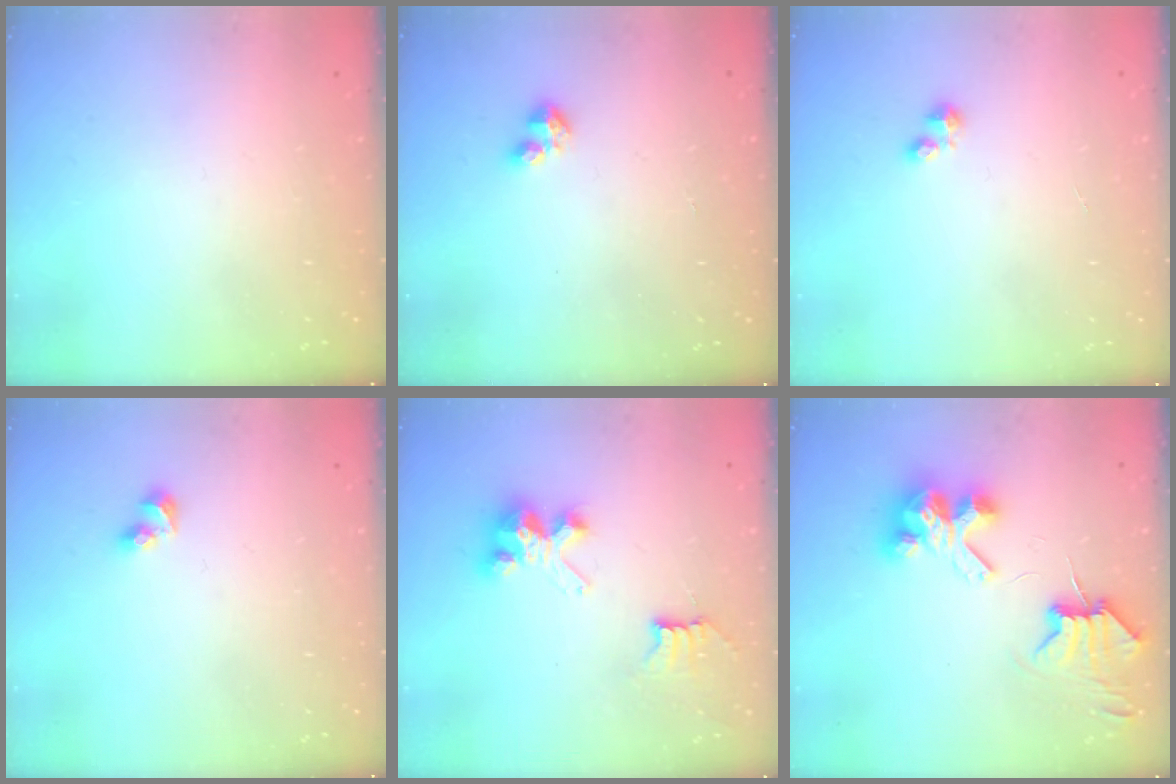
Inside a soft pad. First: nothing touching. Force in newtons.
{"total": 3.3, "press": 3.3, "slide": 0.4}
{"total": 1.9, "press": 1.8, "slide": 0.2}
{"total": 3.6, "press": 3.5, "slide": 0.7}
{"total": 7.0, "press": 7.0, "slide": 0.2}
{"total": 6.3, "press": 6.3, "slide": 0.8}